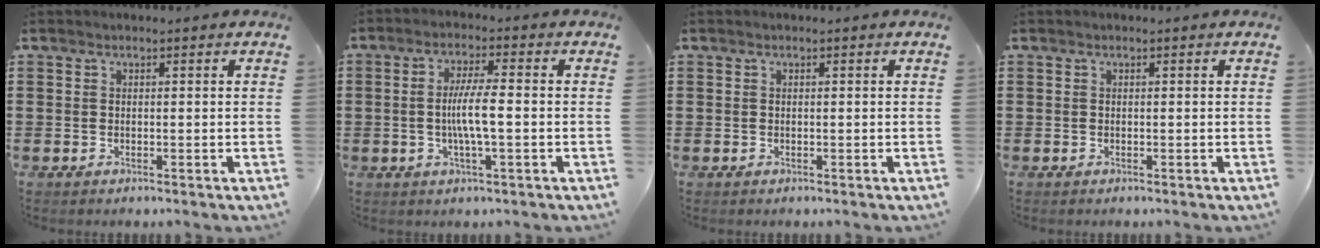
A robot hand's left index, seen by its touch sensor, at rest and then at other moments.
{"total": 6.0, "force": [-0.7, 0.7, 5.9], "torque": [-0.110, -0.003, -0.017]}
{"total": 0.0}
{"total": 0.0}